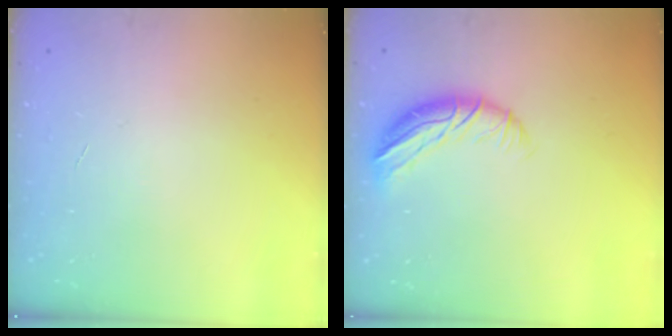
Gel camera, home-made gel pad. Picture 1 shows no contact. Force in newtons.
{"total": 9.4, "press": 9.1, "slide": 2.4}